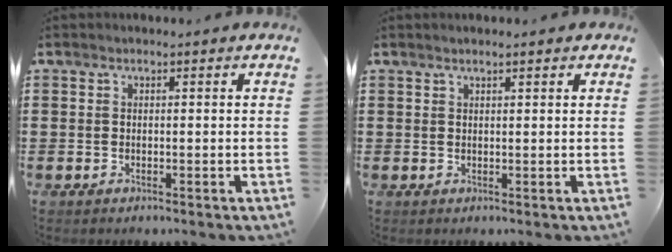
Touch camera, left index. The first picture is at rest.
{"total": 1.1, "force": [0.8, 0.1, 0.7], "torque": [-0.014, 0.001, 0.014]}